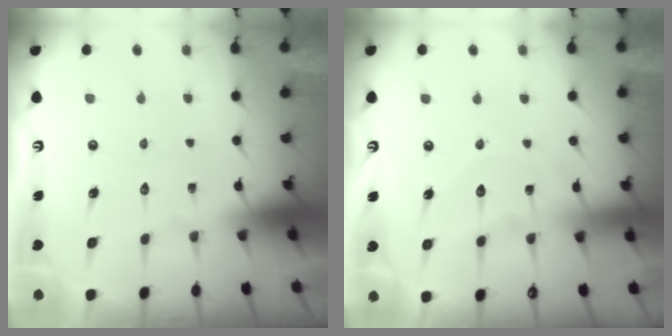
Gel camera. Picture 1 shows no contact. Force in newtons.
{"total": 7.3, "press": 7.3, "slide": 0.5}